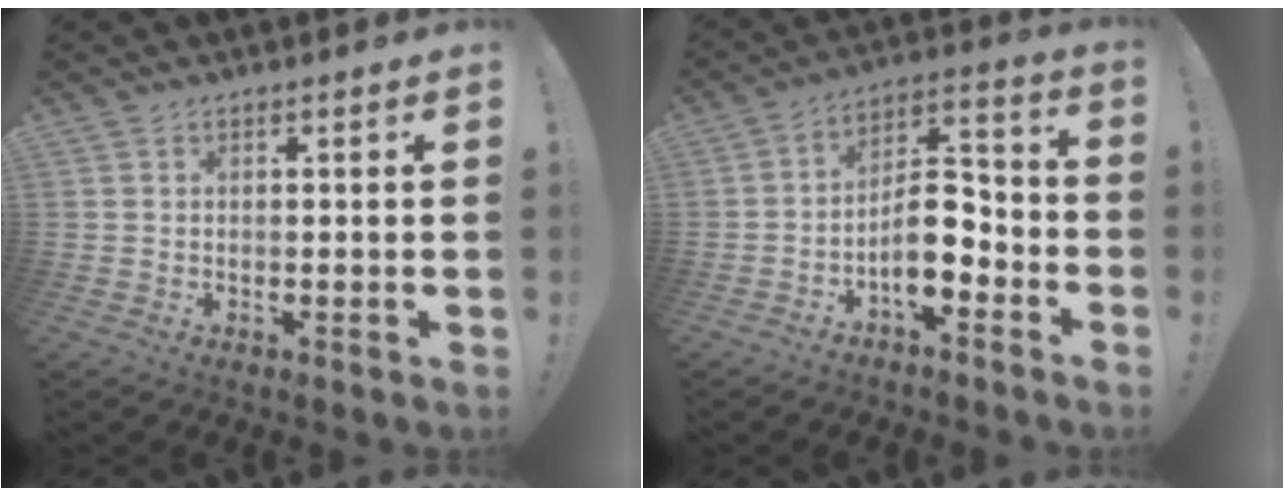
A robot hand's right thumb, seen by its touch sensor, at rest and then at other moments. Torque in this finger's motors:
{"motor_torque": [1.73, 0.60, 0.39, -0.45, 0.02]}